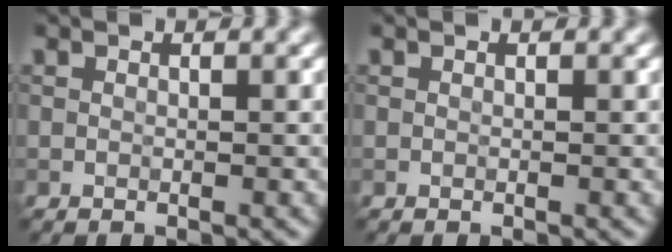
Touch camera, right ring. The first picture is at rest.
{"total": 0.0}